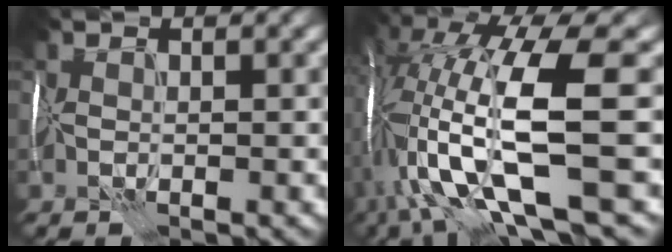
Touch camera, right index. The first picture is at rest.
{"total": 14.0, "force": [-0.7, 4.0, 13.4], "torque": [-0.264, 0.004, 0.005]}